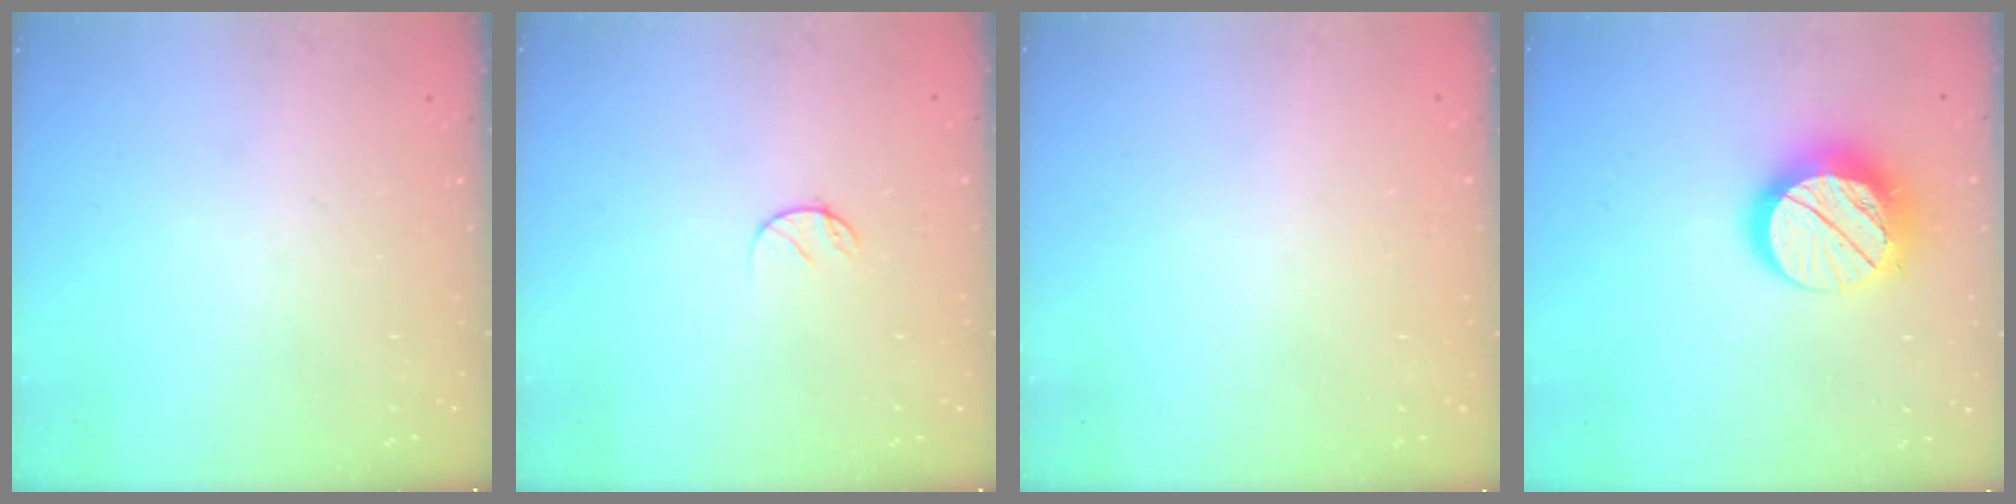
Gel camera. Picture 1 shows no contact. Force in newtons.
{"total": 4.3, "press": 4.3, "slide": 0.3}
{"total": 0.6, "press": 0.6, "slide": 0.1}
{"total": 14.9, "press": 14.8, "slide": 0.9}